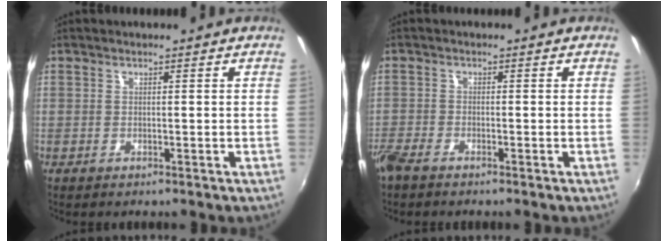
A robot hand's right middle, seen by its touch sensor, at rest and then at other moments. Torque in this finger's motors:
{"motor_torque": [1.11, -1.03, 0.48, 0.21]}